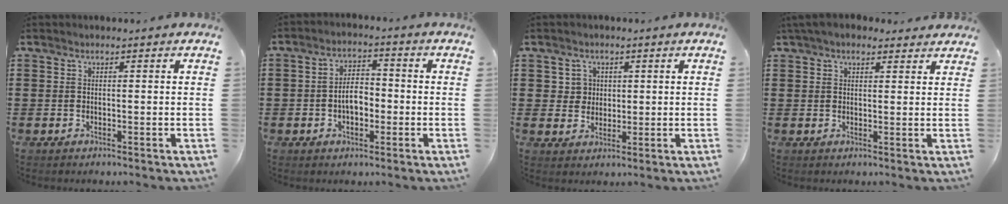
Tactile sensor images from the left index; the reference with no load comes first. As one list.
[{"total": 4.6, "force": [-1.0, 2.4, 3.8], "torque": [-0.061, 0.005, -0.023]}, {"total": 3.0, "force": [1.0, 2.8, 0.5], "torque": [-0.026, 0.009, 0.017]}, {"total": 3.8, "force": [3.1, 1.2, 1.7], "torque": [-0.042, 0.002, 0.058]}]